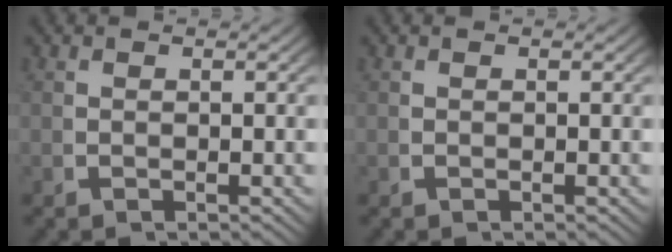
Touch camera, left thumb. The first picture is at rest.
{"total": 0.0}